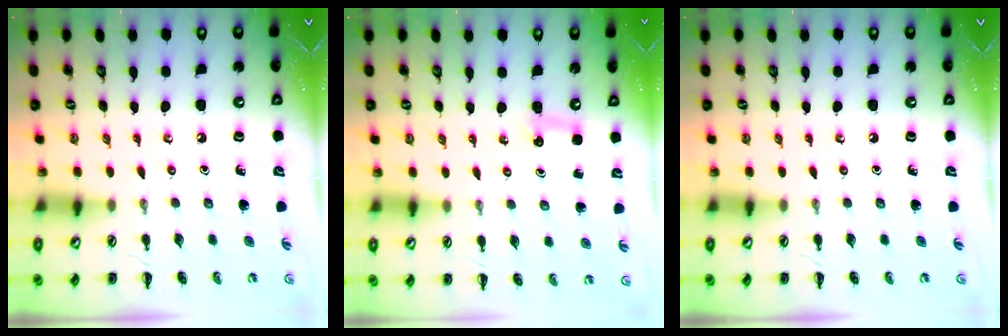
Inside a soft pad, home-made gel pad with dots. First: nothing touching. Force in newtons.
{"total": 2.8, "press": 2.6, "slide": 0.9}
{"total": 0.0}